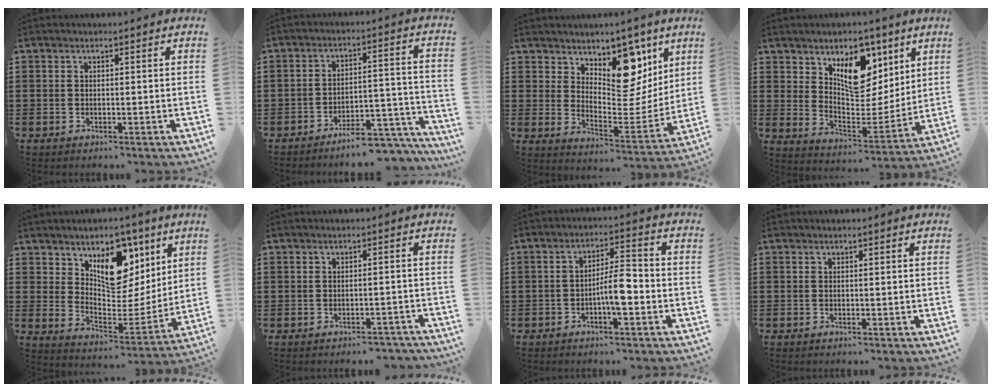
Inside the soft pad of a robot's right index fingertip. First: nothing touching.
{"total": 6.3, "force": [-5.8, 1.3, 2.1], "torque": [-0.028, 0.015, -0.110]}
{"total": 10.5, "force": [7.2, 5.7, 5.1], "torque": [-0.087, -0.056, 0.129]}
{"total": 10.6, "force": [6.5, 6.1, 5.7], "torque": [-0.094, -0.033, 0.114]}
{"total": 11.1, "force": [6.9, 6.6, 5.6], "torque": [-0.097, -0.047, 0.123]}
{"total": 2.2, "force": [-2.1, 0.6, 0.0], "torque": [-0.007, 0.001, -0.046]}
{"total": 5.9, "force": [-1.8, 1.6, 5.4], "torque": [-0.100, 0.009, -0.036]}
{"total": 0.0}